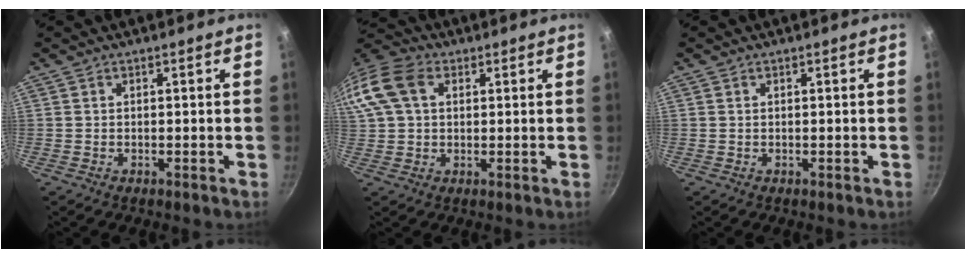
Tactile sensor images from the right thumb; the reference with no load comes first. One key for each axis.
{"total": 15.8, "fx": 4.7, "fy": 11.3, "fz": 10.0, "tx": -0.237, "ty": 0.036, "tz": 0.078}
{"total": 0.0}